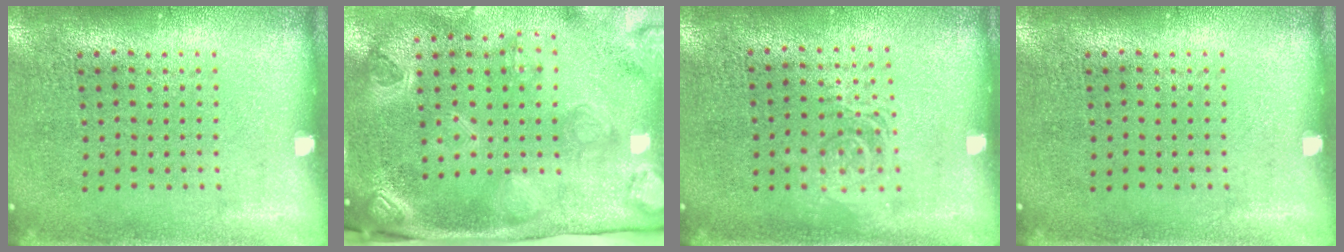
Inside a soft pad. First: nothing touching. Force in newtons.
{"total": 4.0, "press": 3.0, "slide": 2.7}
{"total": 1.3, "press": 1.2, "slide": 0.5}
{"total": 0.0}